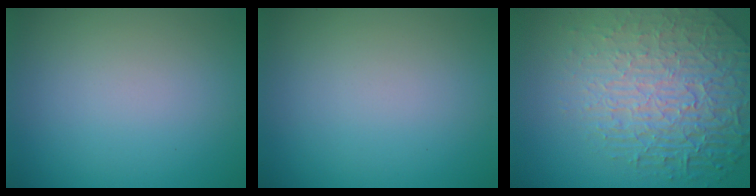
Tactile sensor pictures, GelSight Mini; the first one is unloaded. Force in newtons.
{"total": 0.0}
{"total": 8.9, "press": 6.1, "slide": 6.6}